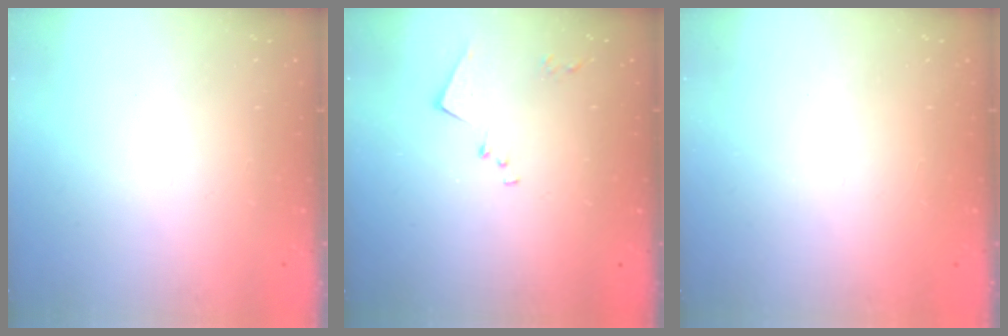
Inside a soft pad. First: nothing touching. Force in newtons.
{"total": 8.4, "press": 8.4, "slide": 0.6}
{"total": 1.5, "press": 1.2, "slide": 0.8}